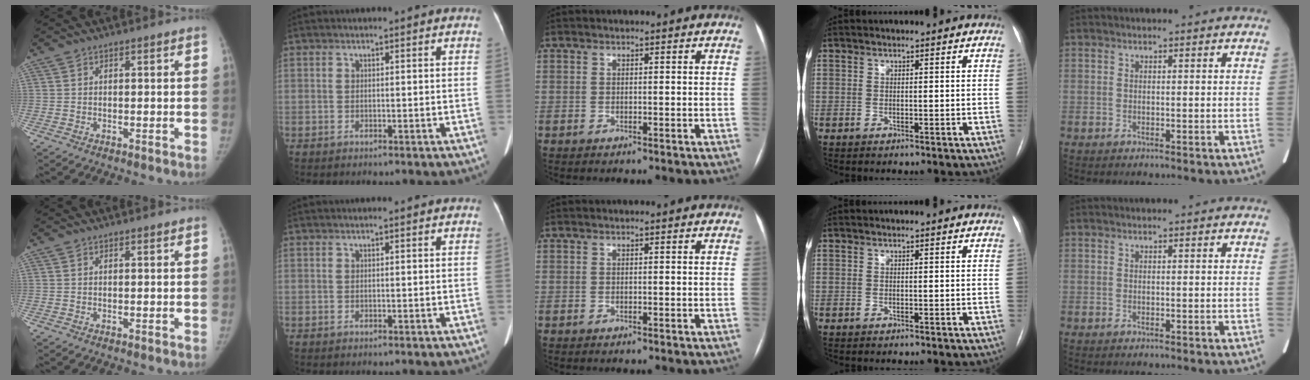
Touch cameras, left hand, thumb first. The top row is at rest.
{"index": {"total": 0.6, "force": [0.5, 0.0, 0.4], "torque": [-0.009, 0.005, 0.009]}}